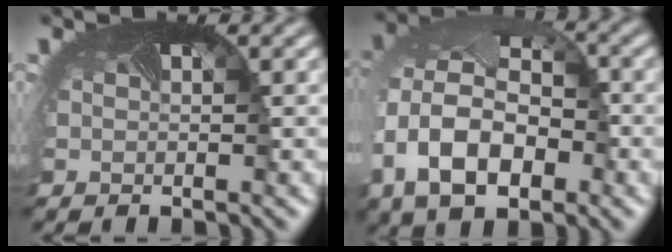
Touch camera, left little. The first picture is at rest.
{"total": 12.4, "force": [-2.7, 9.0, 8.2], "torque": [-0.167, -0.019, -0.037]}